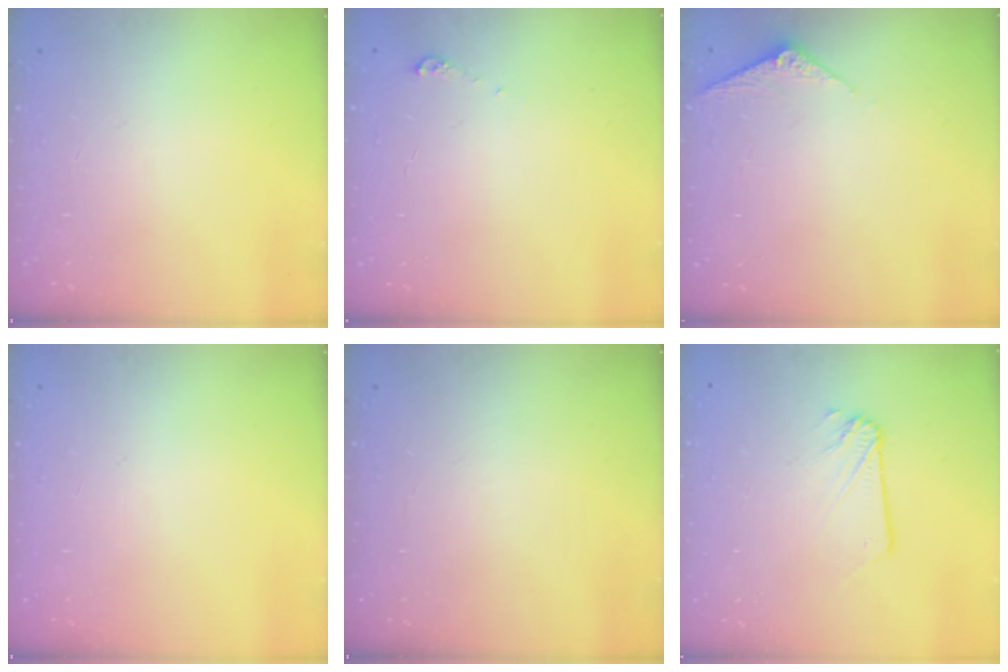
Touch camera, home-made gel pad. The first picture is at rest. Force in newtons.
{"total": 5.1, "press": 5.0, "slide": 0.6}
{"total": 3.7, "press": 3.7, "slide": 0.4}
{"total": 0.0}
{"total": 0.0}
{"total": 2.0, "press": 2.0, "slide": 0.3}